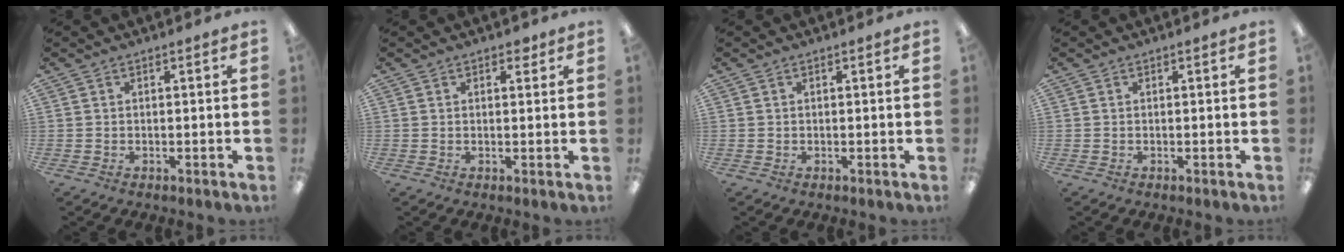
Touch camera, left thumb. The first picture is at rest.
{"total": 1.9, "force": [1.2, 1.2, 1.0], "torque": [-0.005, -0.002, 0.017]}
{"total": 0.0}
{"total": 0.0}